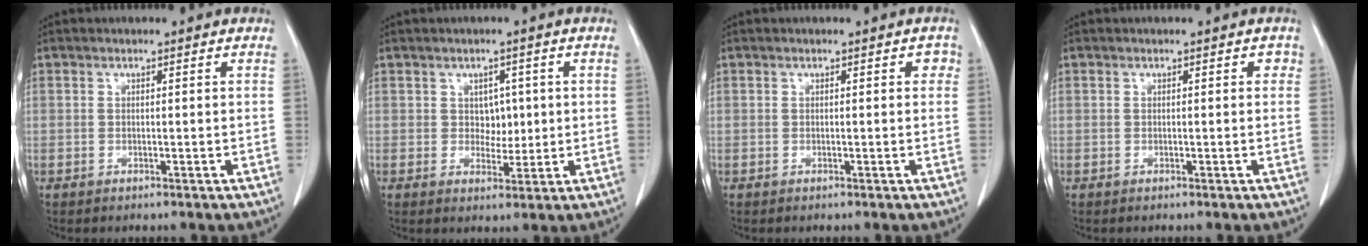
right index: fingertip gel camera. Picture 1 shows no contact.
{"total": 3.4, "force": [0.6, 2.5, 2.2], "torque": [-0.023, 0.001, 0.014]}
{"total": 1.2, "force": [0.3, 0.8, 0.9], "torque": [-0.005, 0.012, 0.002]}
{"total": 0.8, "force": [0.2, 0.6, 0.4], "torque": [0.003, 0.008, -0.002]}